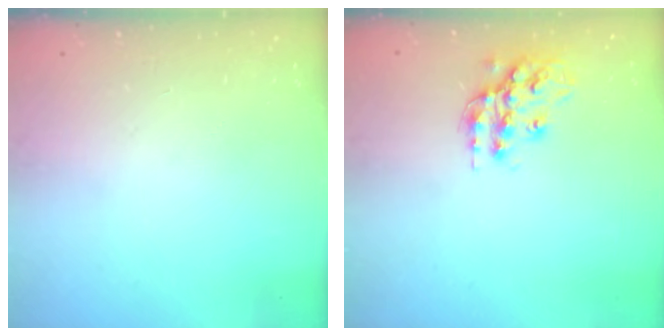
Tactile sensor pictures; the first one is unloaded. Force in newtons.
{"total": 15.0, "press": 15.0, "slide": 1.2}